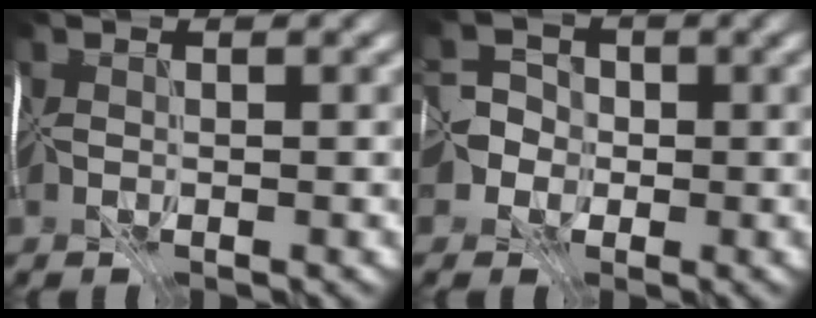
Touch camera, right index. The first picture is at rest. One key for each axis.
{"total": 2.9, "fx": -1.3, "fy": 2.5, "fz": -0.2, "tx": 0.037, "ty": 0.005, "tz": -0.029}